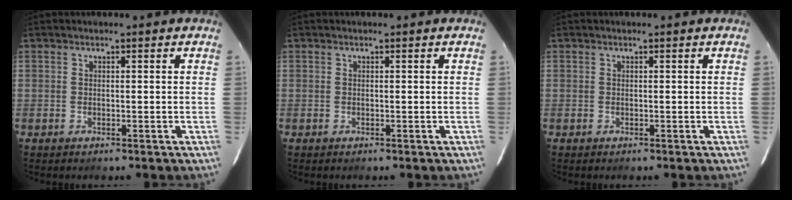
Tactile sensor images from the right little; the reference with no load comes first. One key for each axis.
{"total": 0.0}
{"total": 0.0}